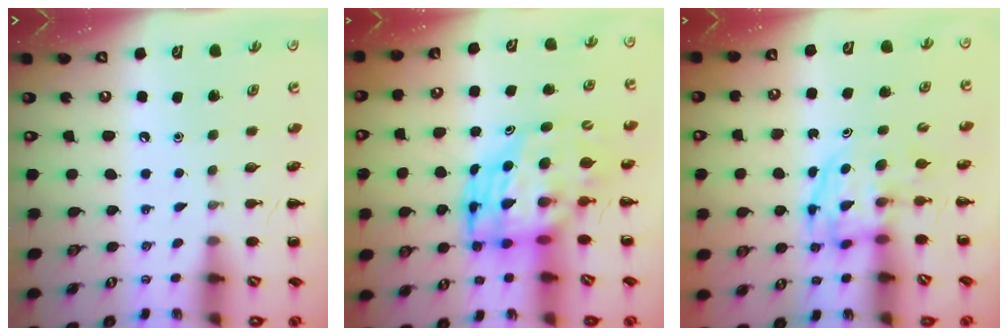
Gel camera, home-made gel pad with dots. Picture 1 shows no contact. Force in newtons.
{"total": 8.6, "press": 8.3, "slide": 2.2}
{"total": 3.8, "press": 3.8, "slide": 0.3}